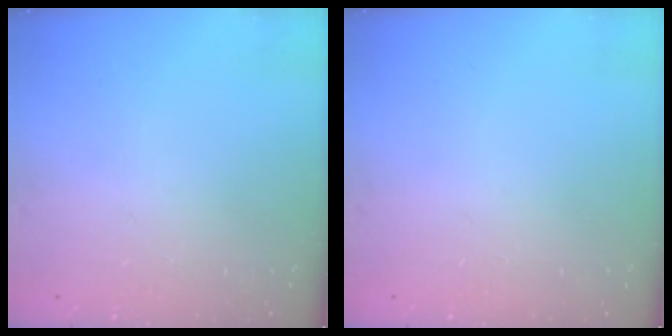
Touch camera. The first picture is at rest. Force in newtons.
{"total": 0.0}